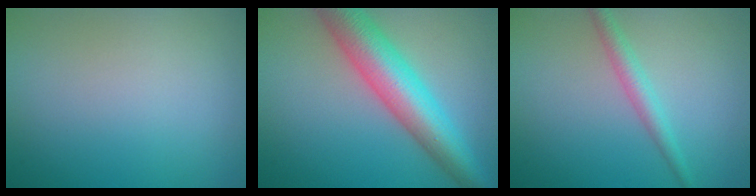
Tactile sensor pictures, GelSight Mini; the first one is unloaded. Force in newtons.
{"total": 8.5, "press": 8.5, "slide": 0.2}
{"total": 2.2, "press": 2.2, "slide": 0.0}